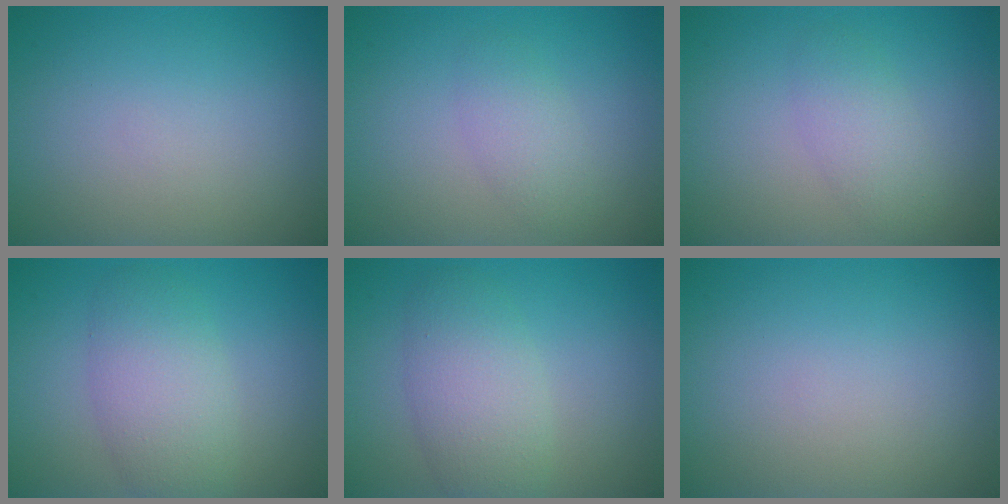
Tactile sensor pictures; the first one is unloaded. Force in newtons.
{"total": 2.1, "press": 2.1, "slide": 0.0}
{"total": 2.2, "press": 2.2, "slide": 0.0}
{"total": 4.8, "press": 4.7, "slide": 0.2}
{"total": 4.3, "press": 4.3, "slide": 0.1}
{"total": 0.0}